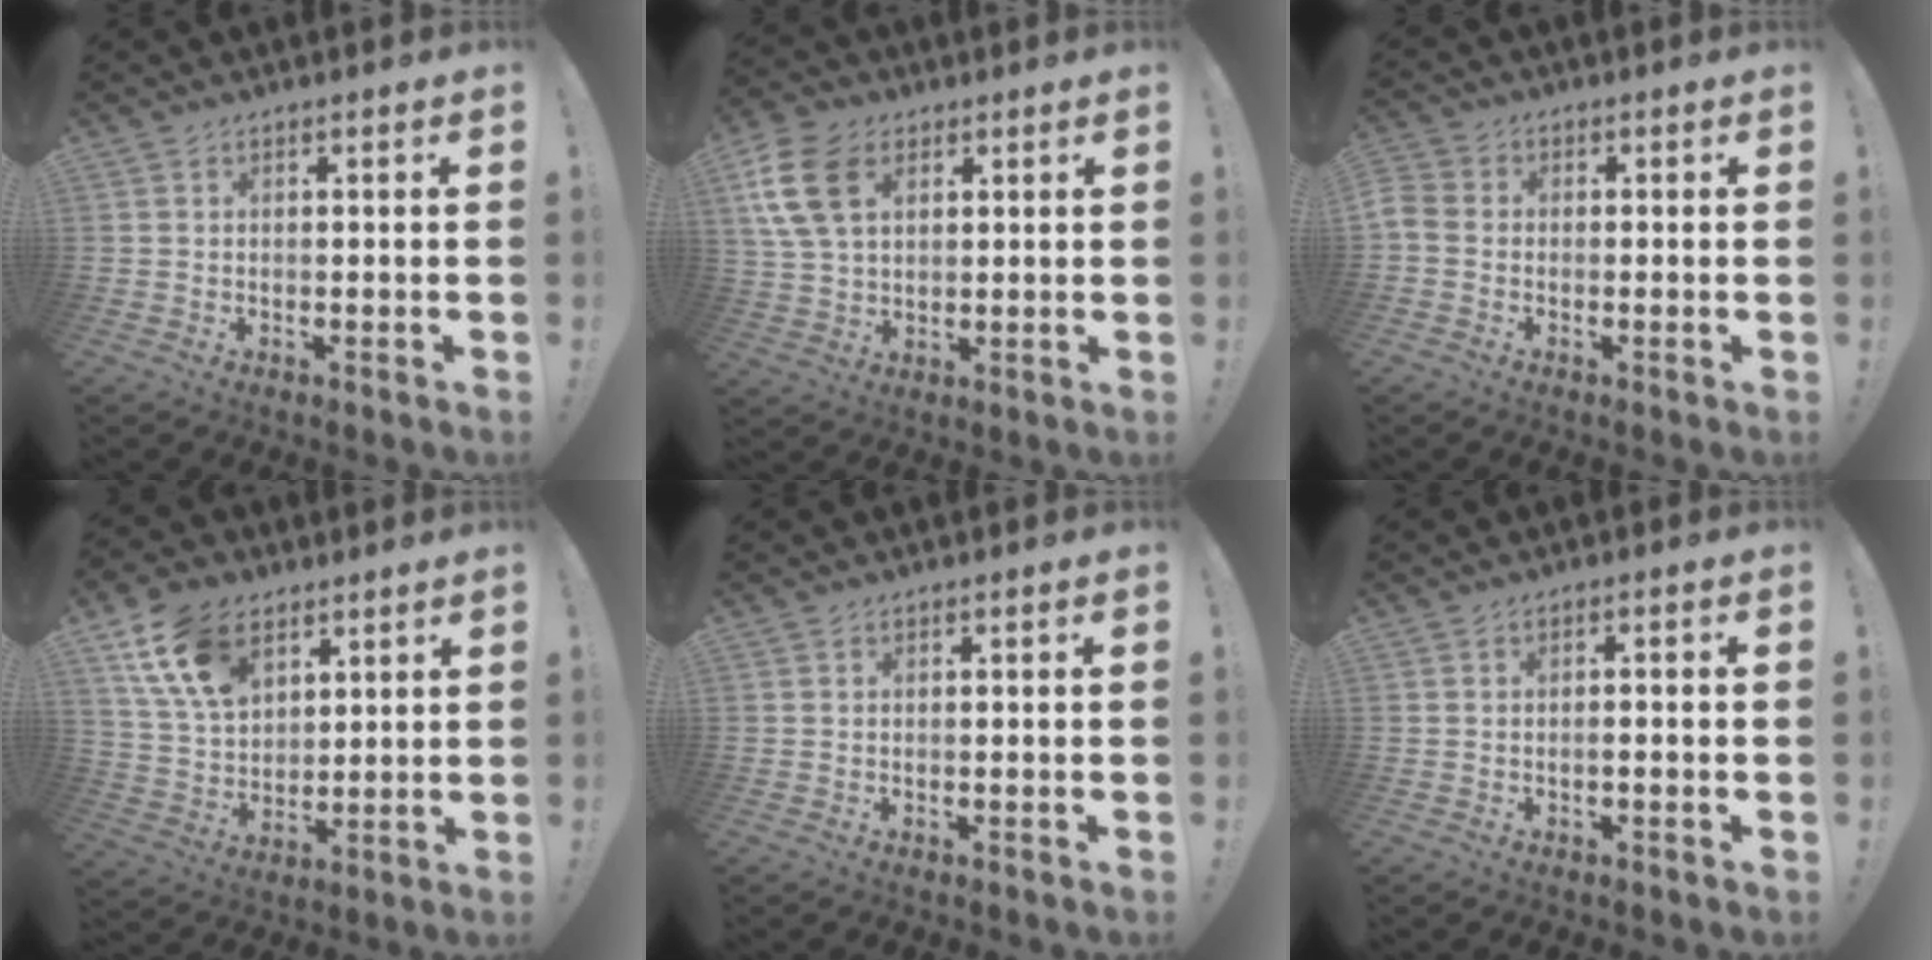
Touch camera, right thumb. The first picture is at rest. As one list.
[{"total": 14.1, "force": [5.4, 9.5, 8.9], "torque": [-0.175, -0.008, 0.103]}, {"total": 3.2, "force": [-0.9, 2.6, 1.7], "torque": [-0.040, 0.008, -0.018]}, {"total": 14.9, "force": [7.9, 9.7, 8.0], "torque": [-0.137, -0.027, 0.155]}, {"total": 0.0}, {"total": 1.3, "force": [-0.8, 0.0, 1.1], "torque": [-0.019, 0.001, -0.014]}]